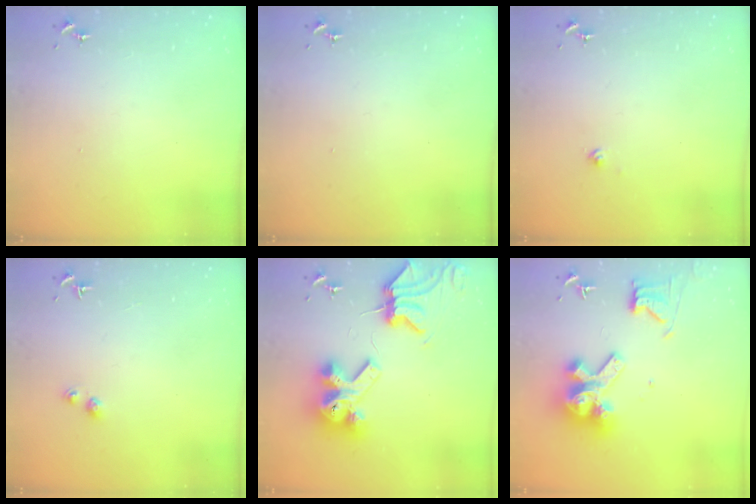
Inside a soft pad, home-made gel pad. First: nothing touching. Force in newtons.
{"total": 0.0}
{"total": 2.3, "press": 2.3, "slide": 0.2}
{"total": 2.6, "press": 2.6, "slide": 0.5}
{"total": 13.1, "press": 13.0, "slide": 1.7}
{"total": 15.4, "press": 15.3, "slide": 1.8}